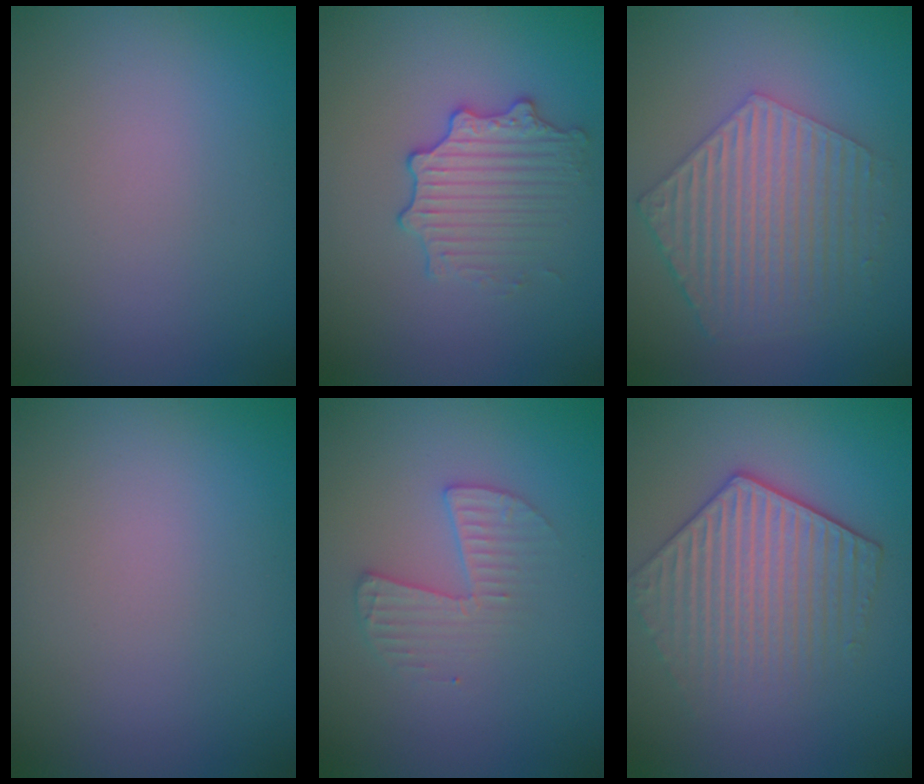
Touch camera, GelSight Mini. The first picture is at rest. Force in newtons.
{"total": 2.9, "press": 2.8, "slide": 0.5}
{"total": 5.9, "press": 4.3, "slide": 4.0}
{"total": 0.0}
{"total": 2.3, "press": 2.3, "slide": 0.3}
{"total": 5.0, "press": 4.0, "slide": 3.1}